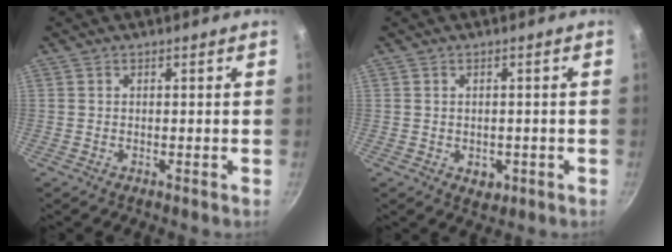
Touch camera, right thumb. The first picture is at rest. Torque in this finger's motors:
{"motor_torque": [-0.26, 0.07, -0.16, -0.01, -0.01]}